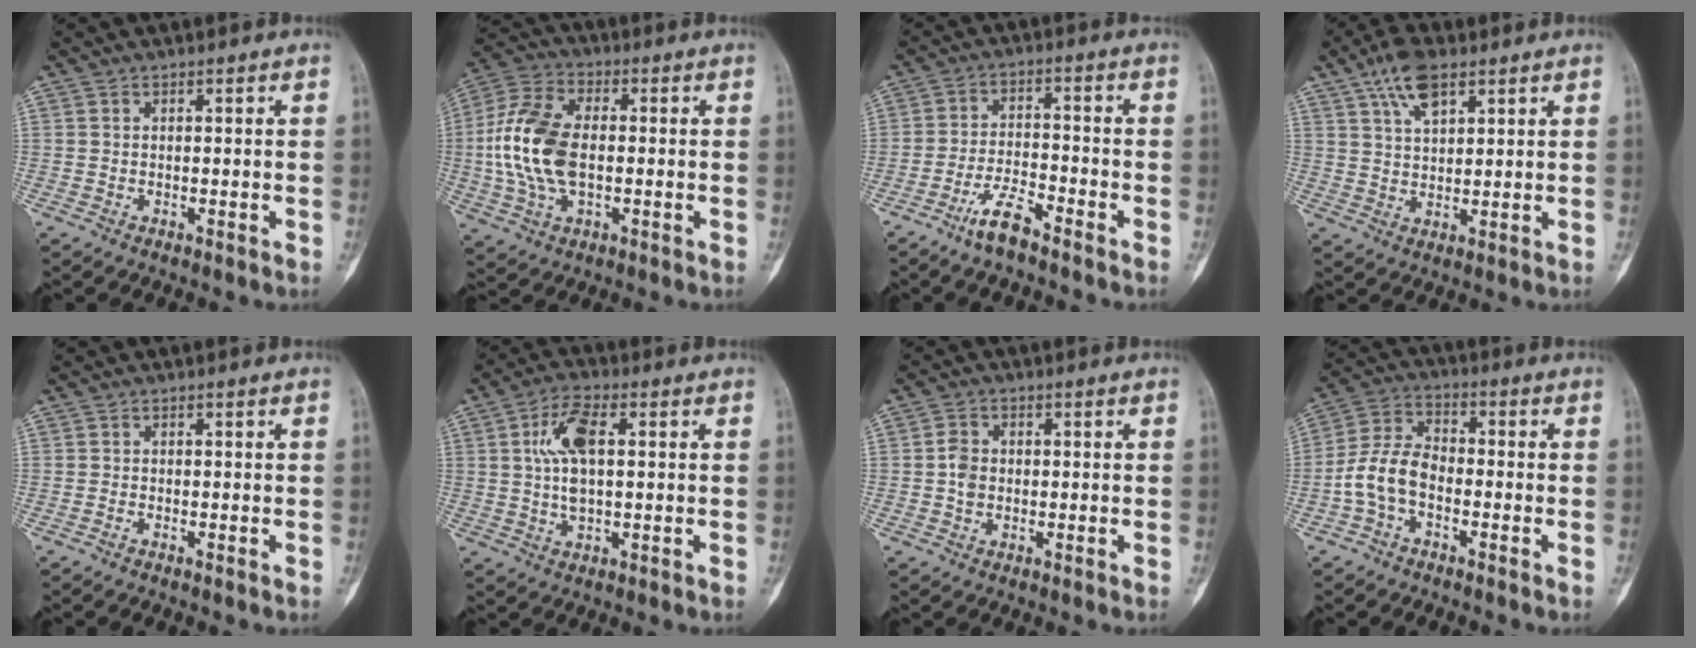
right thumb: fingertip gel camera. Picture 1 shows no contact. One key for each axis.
{"total": 15.1, "fx": -0.6, "fy": 8.7, "fz": 12.3, "tx": -0.257, "ty": 0.017, "tz": -0.015}
{"total": 6.2, "fx": -4.7, "fy": 1.3, "fz": 3.9, "tx": -0.081, "ty": 0.025, "tz": -0.091}
{"total": 7.8, "fx": 4.5, "fy": 3.6, "fz": 5.3, "tx": -0.084, "ty": -0.012, "tz": 0.082}
{"total": 0.0}
{"total": 8.6, "fx": 1.4, "fy": 3.7, "fz": 7.6, "tx": -0.154, "ty": 0.009, "tz": 0.024}
{"total": 3.1, "fx": -0.3, "fy": 2.5, "fz": 1.8, "tx": -0.027, "ty": 0.008, "tz": -0.012}
{"total": 8.3, "fx": -2.7, "fy": 5.1, "fz": 6.0, "tx": -0.115, "ty": 0.035, "tz": -0.064}